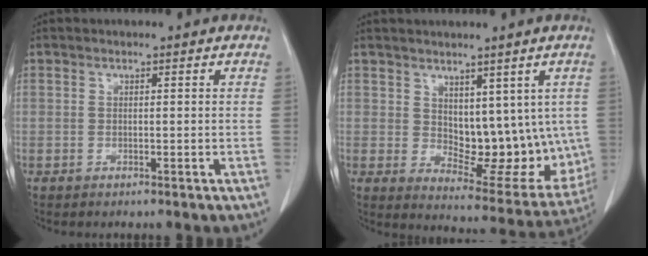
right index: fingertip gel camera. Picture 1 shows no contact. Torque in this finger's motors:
{"motor_torque": [0.12, 0.26, 0.09, 0.01]}